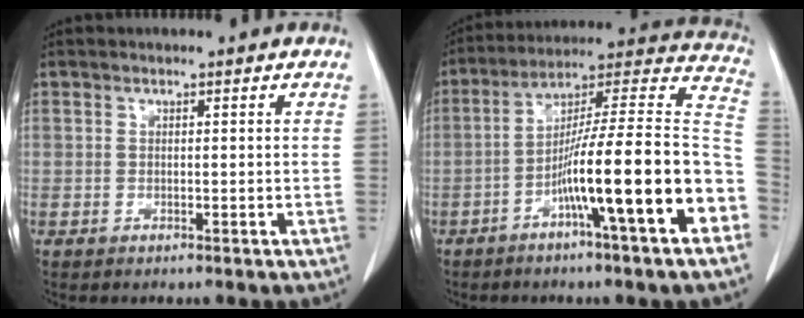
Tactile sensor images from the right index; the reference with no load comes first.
{"total": 20.6, "force": [-7.4, 0.1, 19.2], "torque": [-0.255, 0.014, -0.121]}